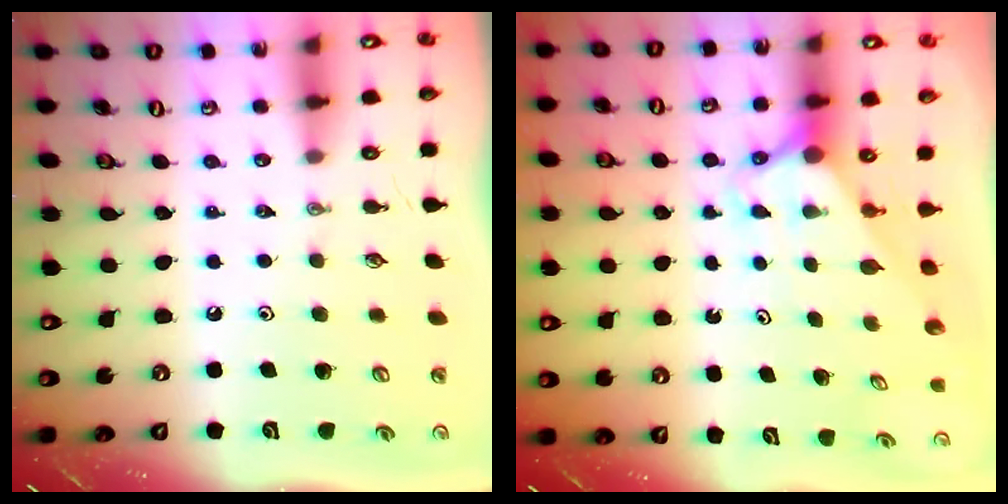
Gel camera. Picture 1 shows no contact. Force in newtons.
{"total": 2.9, "press": 2.9, "slide": 0.0}